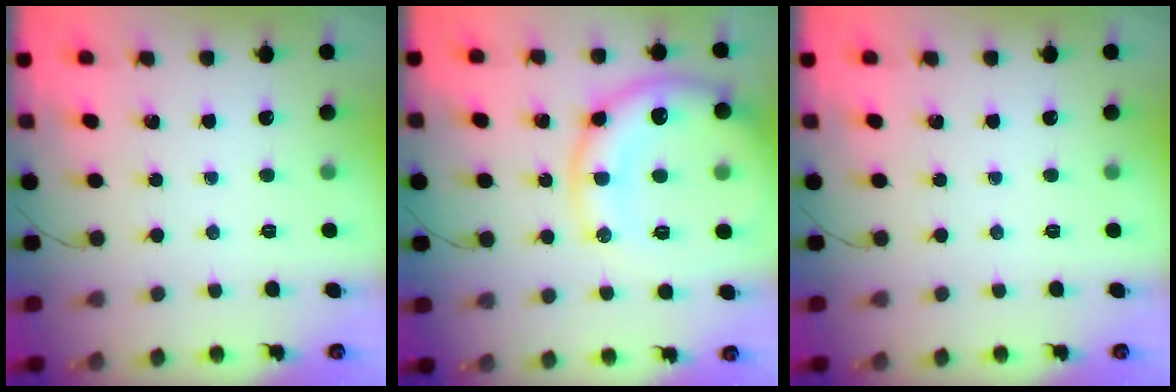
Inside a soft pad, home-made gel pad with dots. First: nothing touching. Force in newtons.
{"total": 17.0, "press": 16.9, "slide": 2.4}
{"total": 0.0}